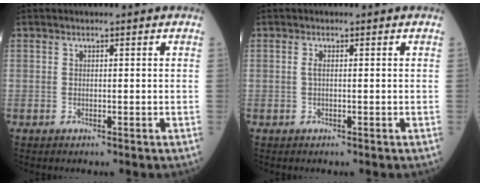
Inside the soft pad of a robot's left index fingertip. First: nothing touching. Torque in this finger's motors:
{"motor_torque": [0.22, 0.25, 0.10, 0.01]}